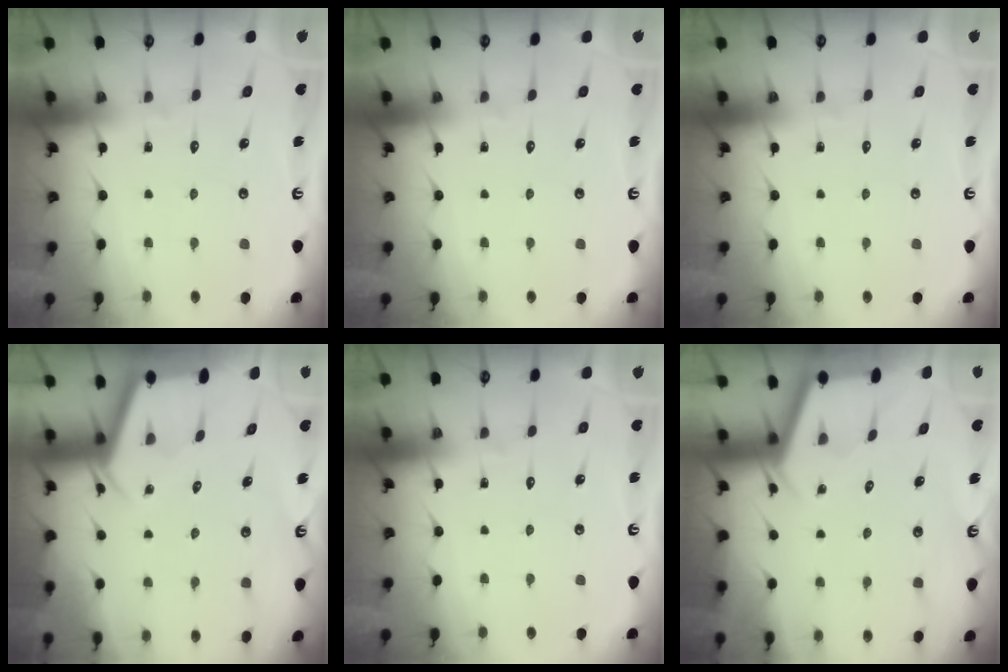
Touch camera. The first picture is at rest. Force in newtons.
{"total": 0.0}
{"total": 0.0}
{"total": 2.9, "press": 2.8, "slide": 0.3}
{"total": 0.0}
{"total": 2.4, "press": 2.4, "slide": 0.2}